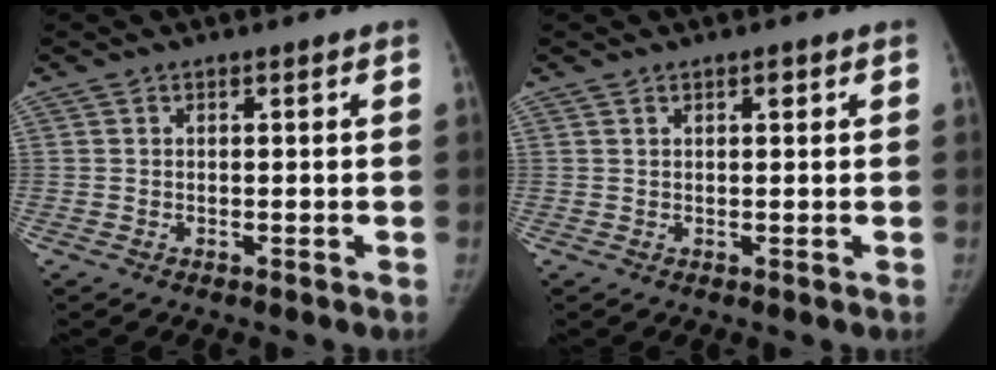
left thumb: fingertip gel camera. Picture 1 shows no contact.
{"total": 1.1, "force": [0.6, 0.4, 0.8], "torque": [-0.008, 0.000, 0.008]}